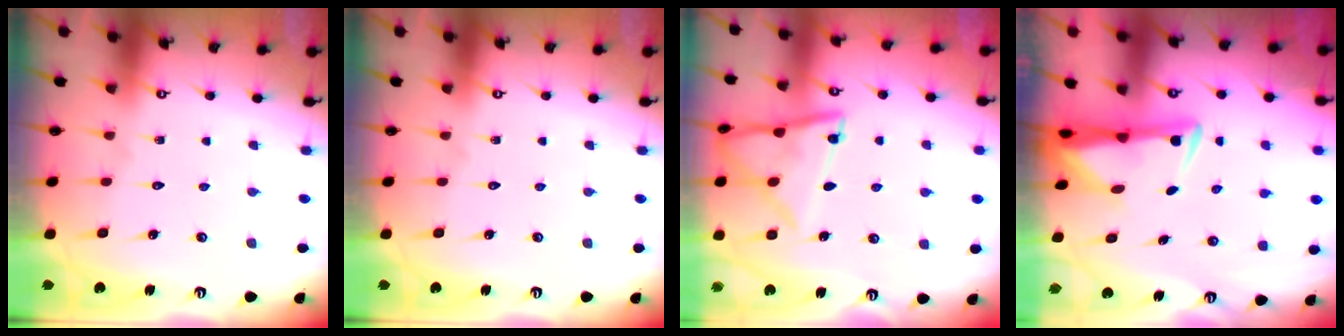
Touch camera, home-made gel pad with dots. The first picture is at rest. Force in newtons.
{"total": 0.0}
{"total": 13.6, "press": 13.5, "slide": 1.0}
{"total": 5.0, "press": 4.9, "slide": 1.2}